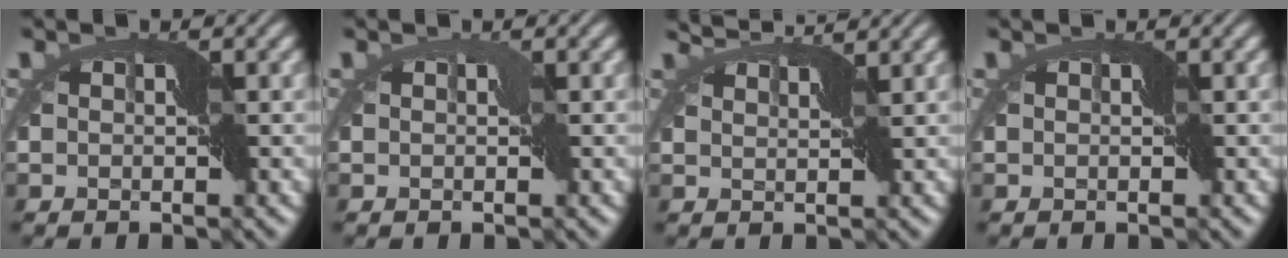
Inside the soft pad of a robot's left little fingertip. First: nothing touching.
{"total": 0.0}
{"total": 3.8, "force": [3.6, 0.4, 1.2], "torque": [-0.027, 0.012, 0.045]}
{"total": 0.0}